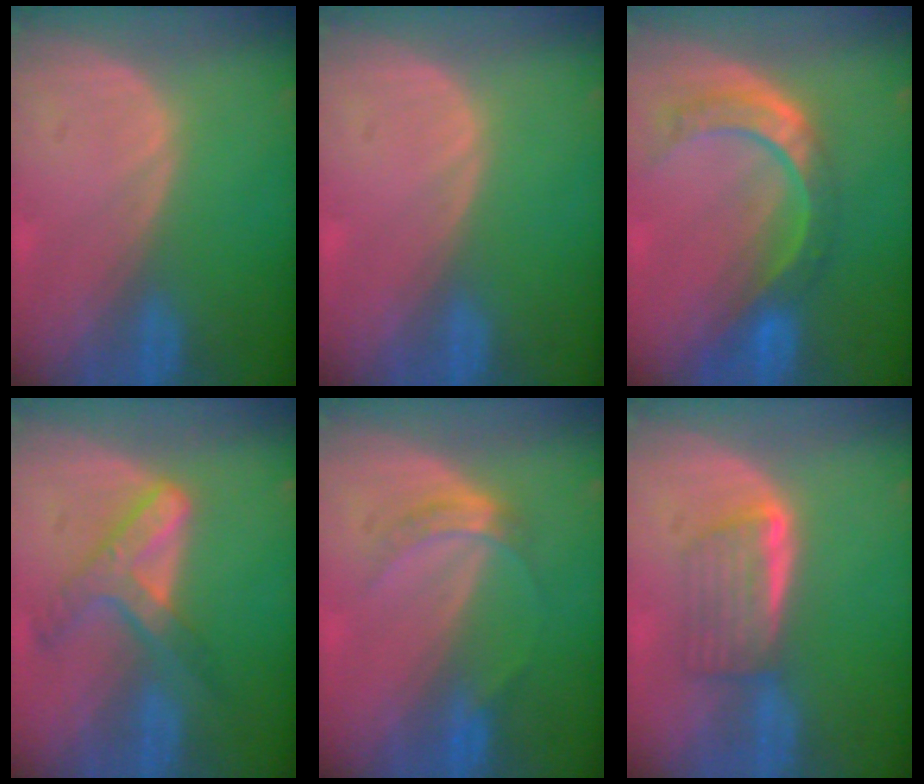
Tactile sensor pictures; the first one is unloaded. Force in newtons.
{"total": 0.0}
{"total": 8.7, "press": 7.2, "slide": 4.9}
{"total": 7.0, "press": 5.9, "slide": 3.7}
{"total": 3.5, "press": 3.2, "slide": 1.5}
{"total": 5.9, "press": 5.1, "slide": 2.8}